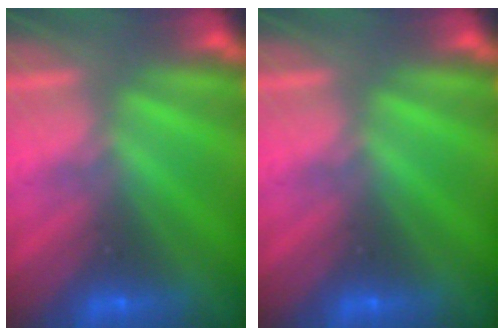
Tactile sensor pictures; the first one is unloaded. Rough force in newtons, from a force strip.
{"total": 0.0}